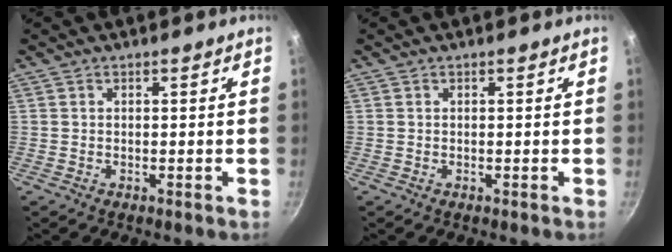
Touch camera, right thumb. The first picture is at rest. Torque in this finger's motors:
{"motor_torque": [-0.16, 0.15, -0.01, 0.01, -0.01]}